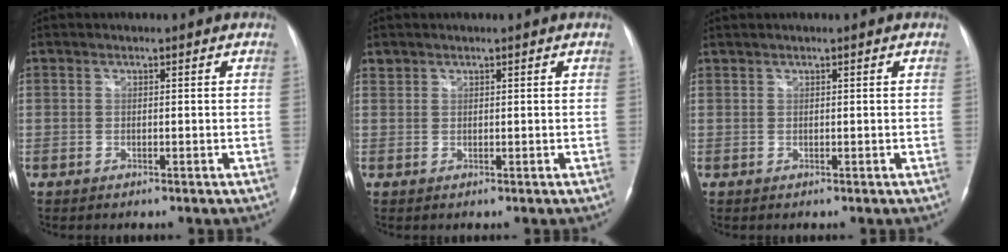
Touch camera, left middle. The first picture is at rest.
{"total": 0.8, "force": [0.7, 0.4, -0.1], "torque": [0.004, 0.005, 0.013]}
{"total": 0.6, "force": [0.6, 0.0, 0.1], "torque": [-0.007, 0.011, 0.017]}